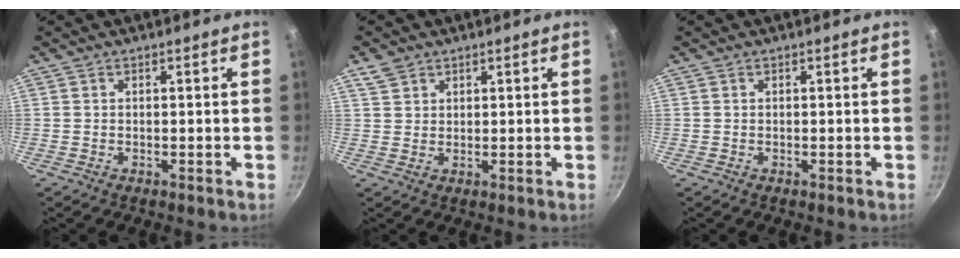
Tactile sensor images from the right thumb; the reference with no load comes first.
{"total": 3.5, "force": [2.1, 2.5, 1.2], "torque": [-0.011, 0.001, 0.042]}
{"total": 0.0}